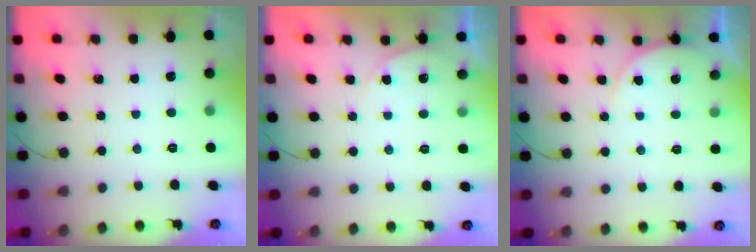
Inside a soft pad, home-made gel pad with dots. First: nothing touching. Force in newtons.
{"total": 3.9, "press": 3.8, "slide": 0.5}
{"total": 4.6, "press": 4.6, "slide": 0.4}